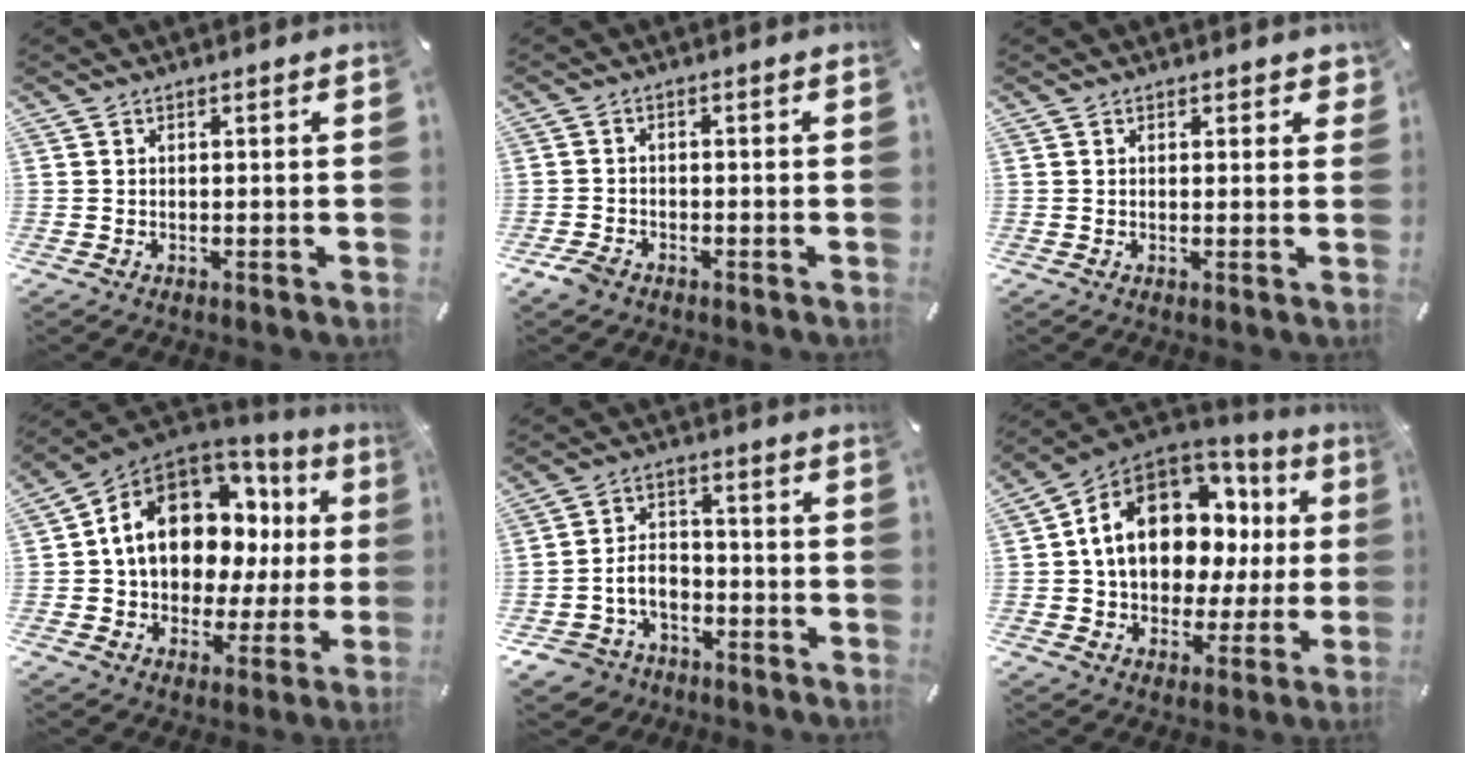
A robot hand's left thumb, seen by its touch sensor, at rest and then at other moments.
{"total": 3.1, "force": [-2.2, 1.8, 1.2], "torque": [-0.033, 0.007, -0.045]}
{"total": 1.4, "force": [0.9, 0.9, 0.8], "torque": [0.000, -0.002, 0.011]}
{"total": 14.9, "force": [4.9, 11.1, 8.7], "torque": [-0.148, -0.031, 0.092]}
{"total": 7.6, "force": [-3.0, 6.6, 2.3], "torque": [-0.068, 0.015, -0.059]}
{"total": 17.1, "force": [4.9, 12.3, 10.8], "torque": [-0.182, -0.027, 0.085]}